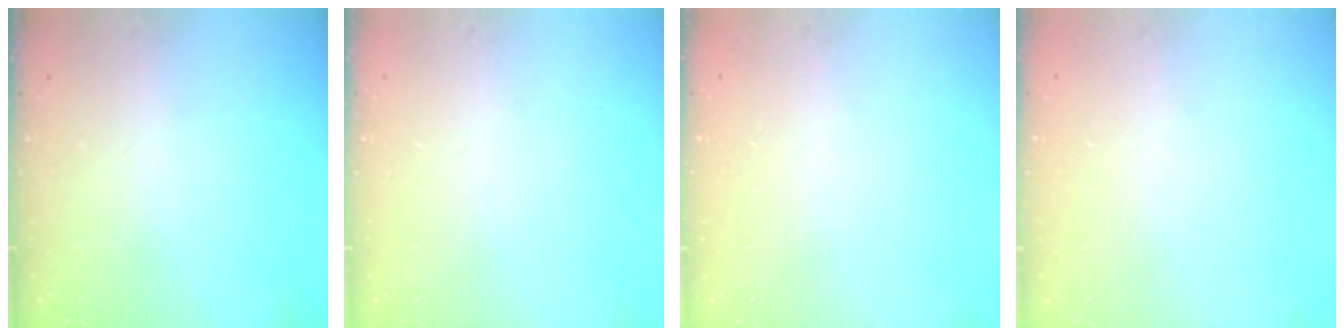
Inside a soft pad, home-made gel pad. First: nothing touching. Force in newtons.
{"total": 0.0}
{"total": 0.0}
{"total": 0.0}